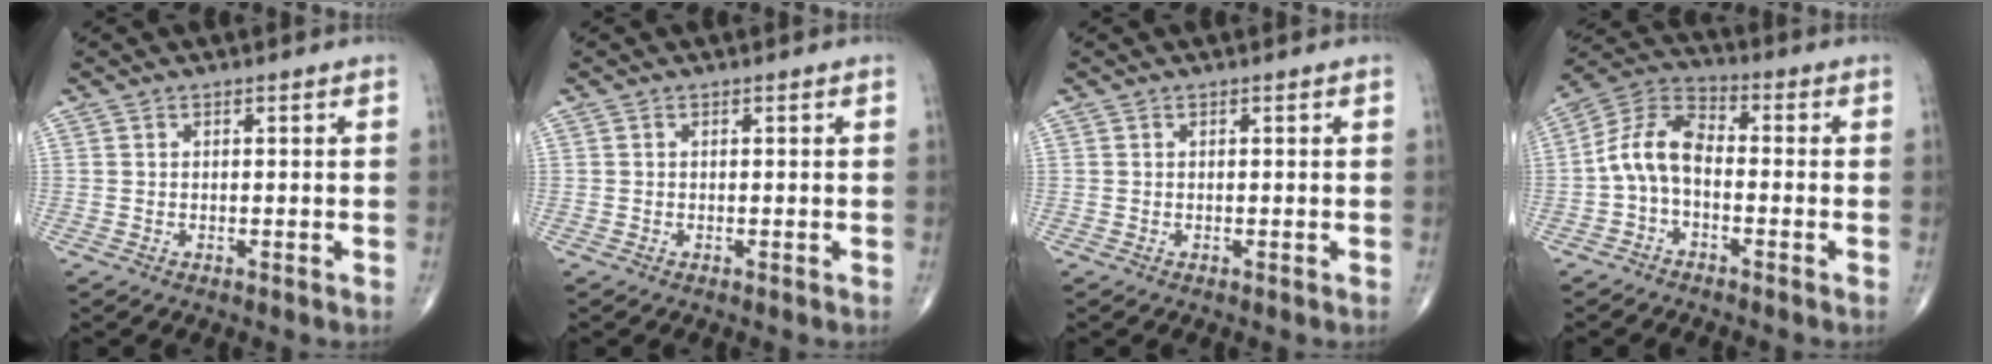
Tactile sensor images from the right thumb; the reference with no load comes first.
{"total": 0.0}
{"total": 0.0}
{"total": 8.8, "force": [-1.6, 5.1, 6.9], "torque": [-0.129, 0.035, -0.047]}